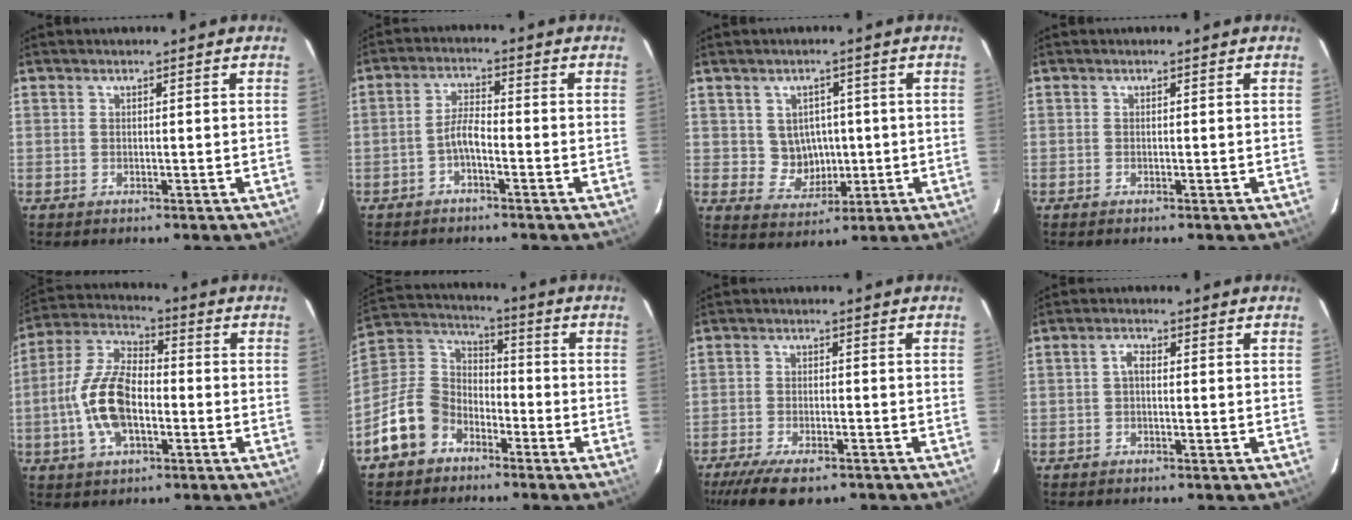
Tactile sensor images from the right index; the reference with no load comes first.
{"total": 3.2, "force": [-1.9, 0.7, 2.5], "torque": [-0.055, 0.010, -0.037]}
{"total": 5.9, "force": [0.3, 5.7, 1.6], "torque": [-0.034, 0.010, 0.021]}
{"total": 0.0}
{"total": 13.2, "force": [-3.0, 6.8, 10.9], "torque": [-0.234, 0.009, -0.059]}
{"total": 12.9, "force": [-7.6, 9.2, 5.0], "torque": [-0.122, 0.036, -0.136]}
{"total": 11.3, "force": [-8.5, 3.9, 6.4], "torque": [-0.151, -0.031, -0.142]}
{"total": 1.6, "force": [-0.3, 0.9, 1.3], "torque": [-0.027, 0.008, -0.008]}